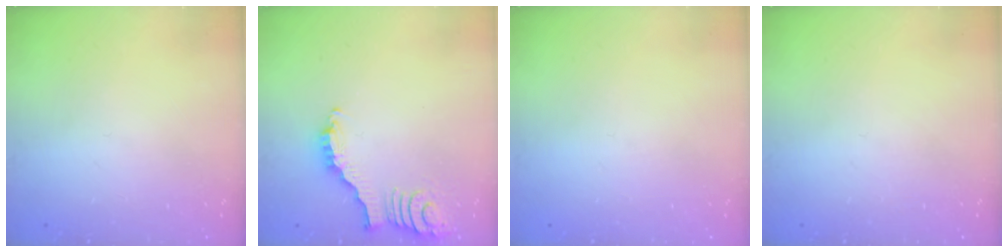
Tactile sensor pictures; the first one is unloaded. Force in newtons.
{"total": 3.2, "press": 3.2, "slide": 0.5}
{"total": 0.0}
{"total": 0.0}